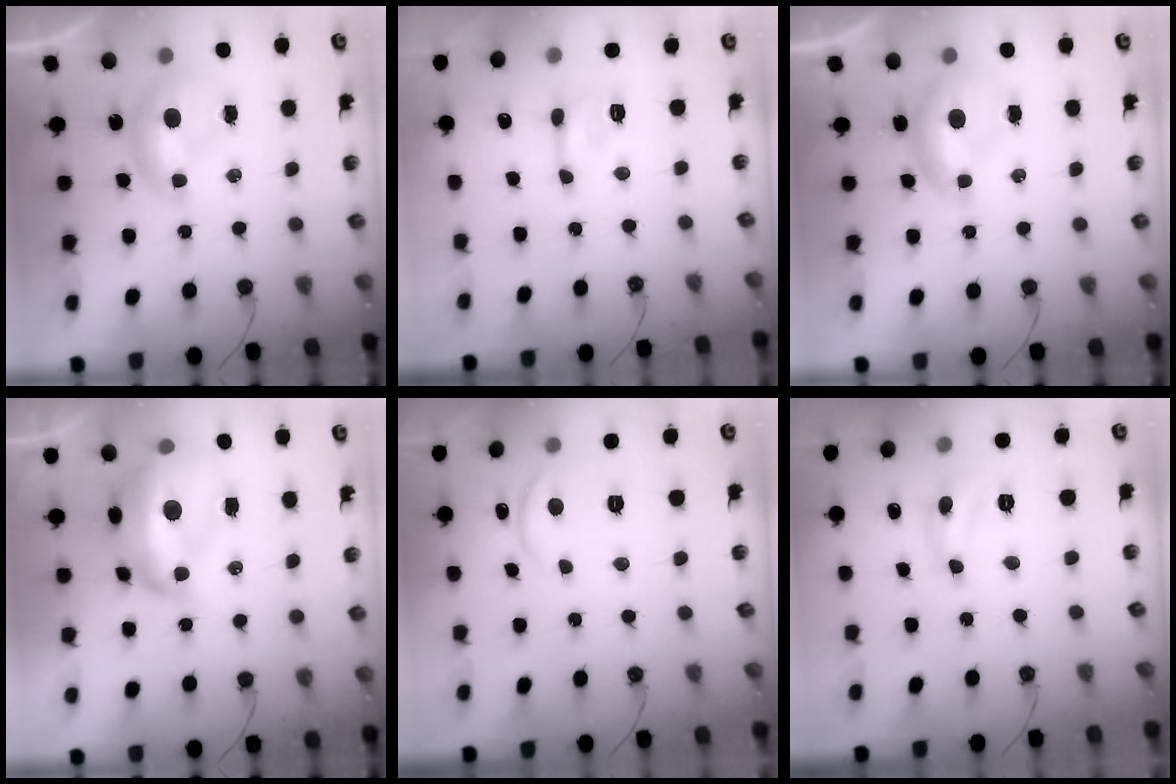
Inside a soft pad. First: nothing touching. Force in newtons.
{"total": 2.5, "press": 2.4, "slide": 0.6}
{"total": 0.0}
{"total": 12.1, "press": 12.0, "slide": 1.4}
{"total": 2.8, "press": 2.7, "slide": 0.4}
{"total": 2.5, "press": 2.5, "slide": 0.3}